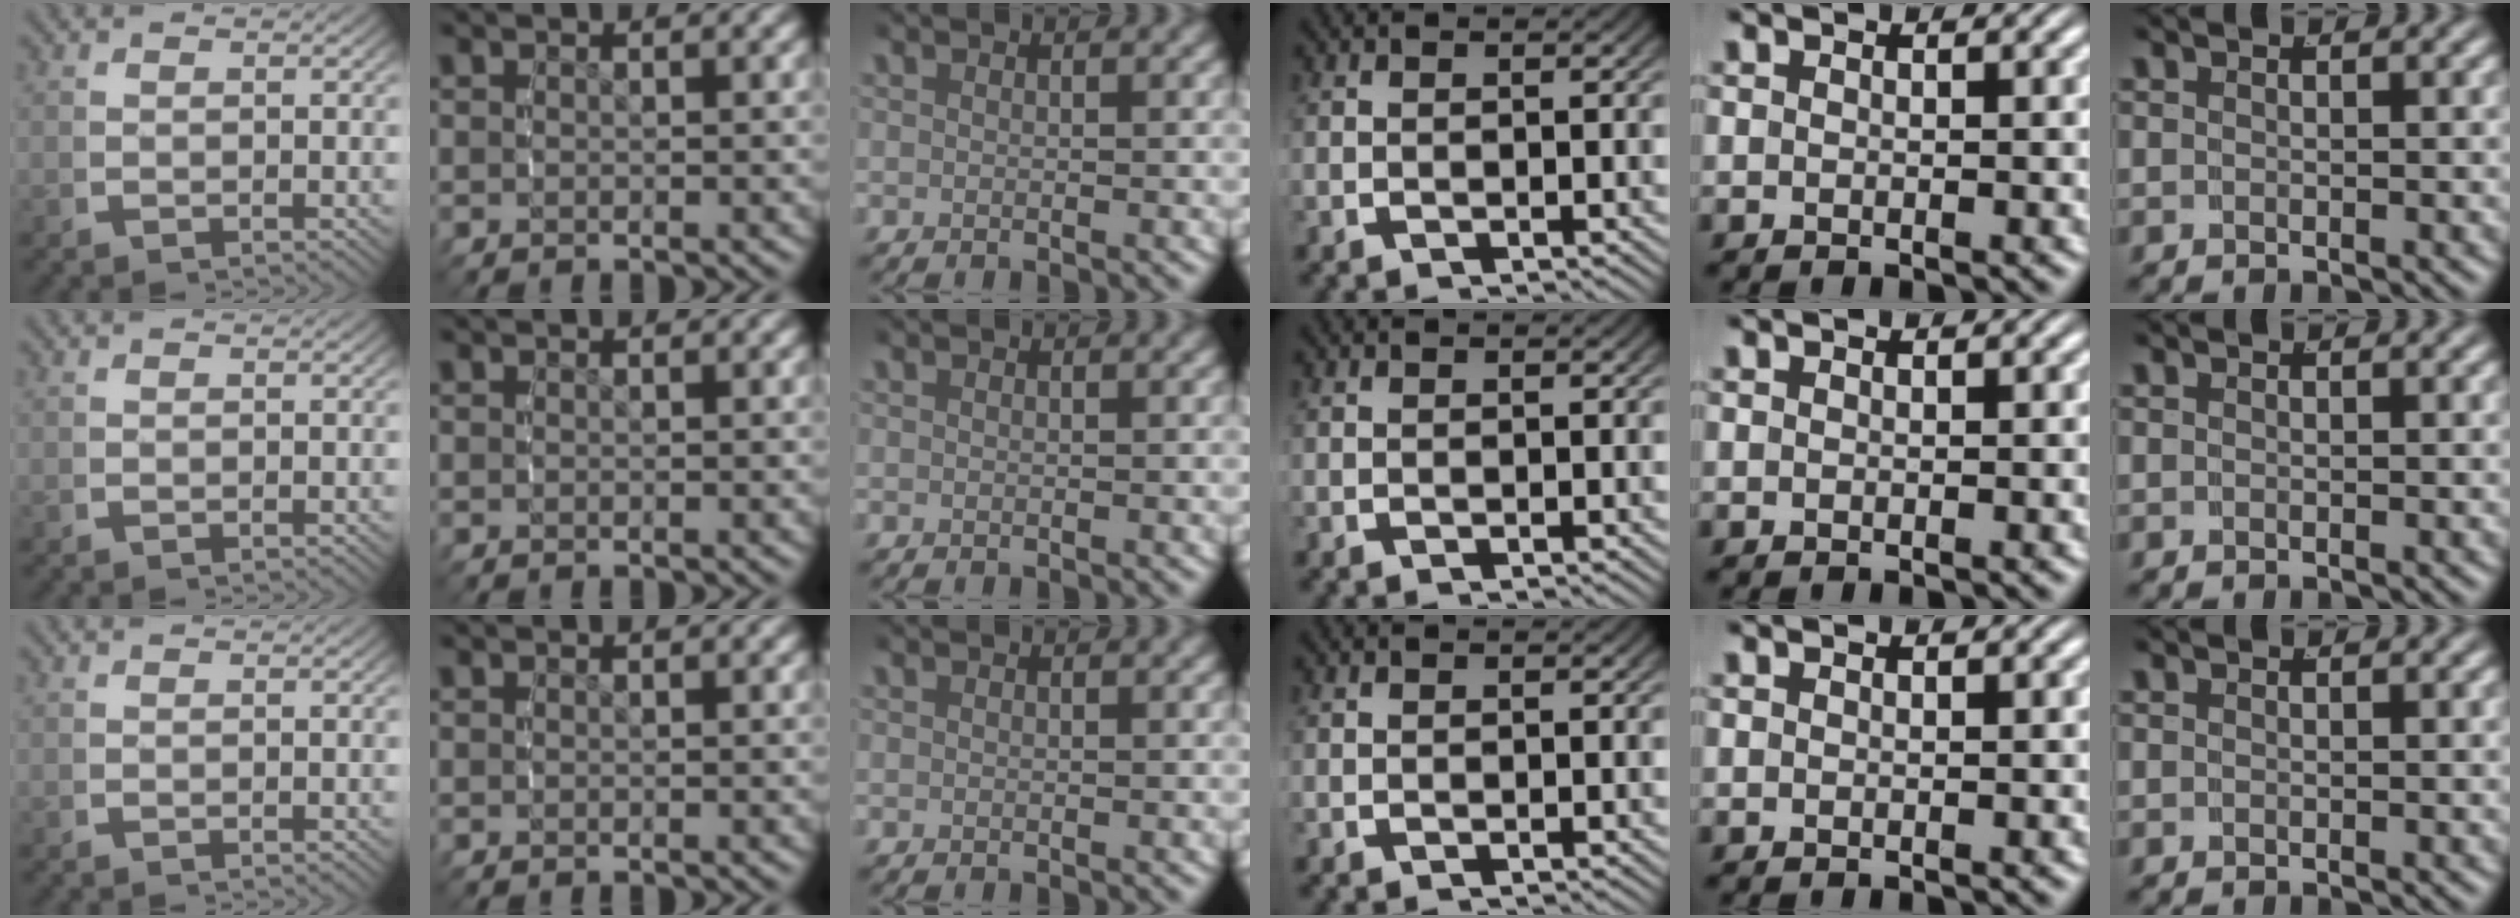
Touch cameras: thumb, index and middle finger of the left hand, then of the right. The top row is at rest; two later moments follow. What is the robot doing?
{"motion": "reach", "object": "glasses case"}